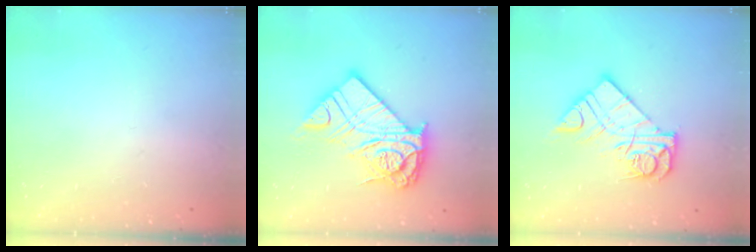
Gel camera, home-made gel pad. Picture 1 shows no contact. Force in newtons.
{"total": 20.3, "press": 20.1, "slide": 2.2}
{"total": 13.7, "press": 13.7, "slide": 1.4}